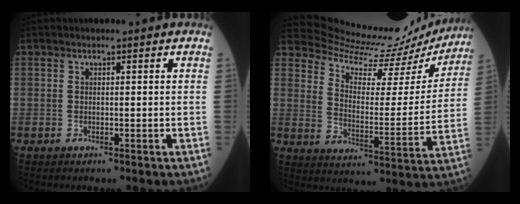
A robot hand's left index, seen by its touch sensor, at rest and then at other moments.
{"total": 19.0, "force": [18.6, 2.6, 2.4], "torque": [-0.039, -0.066, 0.237]}